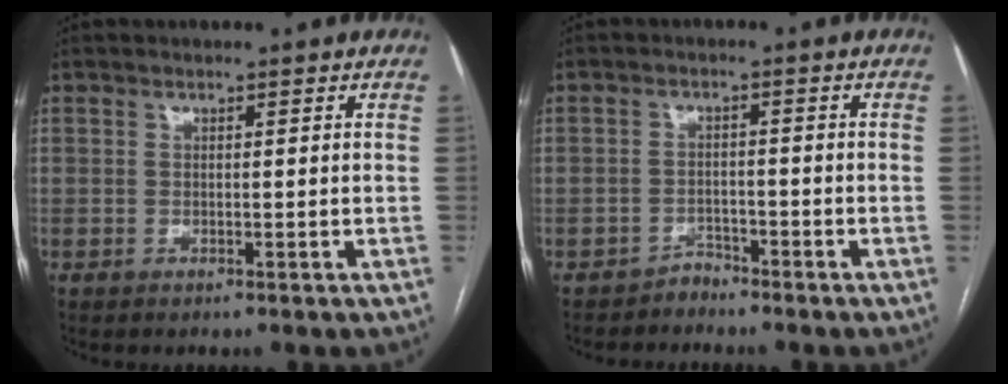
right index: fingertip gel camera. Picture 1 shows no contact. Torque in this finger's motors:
{"motor_torque": [-0.08, -0.03, -0.18, -0.07]}